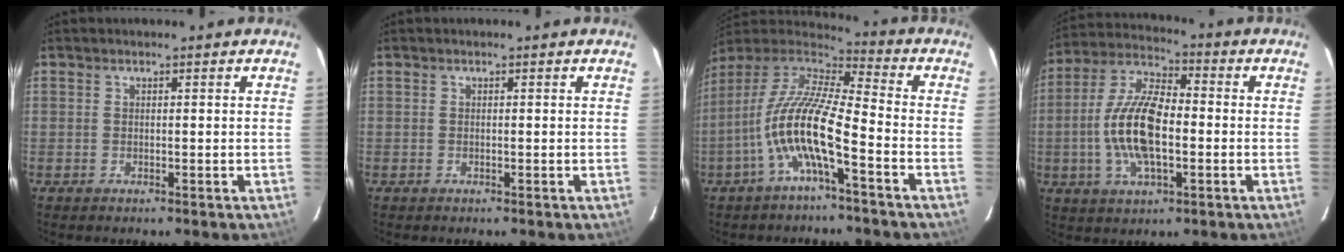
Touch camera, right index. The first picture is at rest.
{"total": 0.0}
{"total": 14.2, "force": [-5.2, 2.7, 12.9], "torque": [-0.247, -0.005, -0.106]}
{"total": 14.1, "force": [-2.2, 5.7, 12.7], "torque": [-0.263, 0.006, -0.045]}